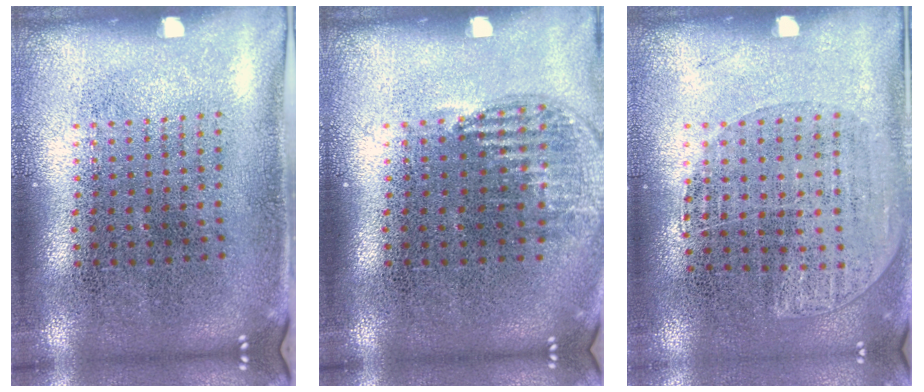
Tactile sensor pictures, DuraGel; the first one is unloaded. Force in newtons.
{"total": 1.0, "press": 0.9, "slide": 0.5}
{"total": 1.1, "press": 1.0, "slide": 0.5}